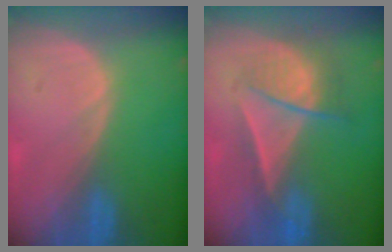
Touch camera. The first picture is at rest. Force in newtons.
{"total": 6.4, "press": 6.1, "slide": 2.1}